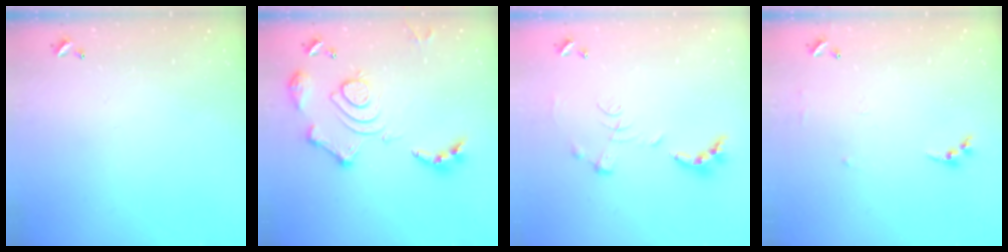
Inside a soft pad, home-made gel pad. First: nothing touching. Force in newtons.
{"total": 16.1, "press": 16.0, "slide": 1.8}
{"total": 1.1, "press": 1.0, "slide": 0.4}
{"total": 6.5, "press": 6.5, "slide": 0.8}